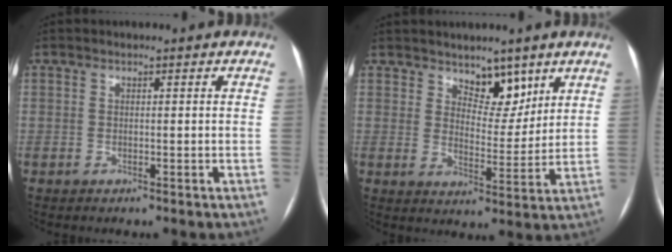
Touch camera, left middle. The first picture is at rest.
{"total": 5.8, "force": [4.2, 3.1, 2.5], "torque": [-0.024, -0.005, 0.072]}